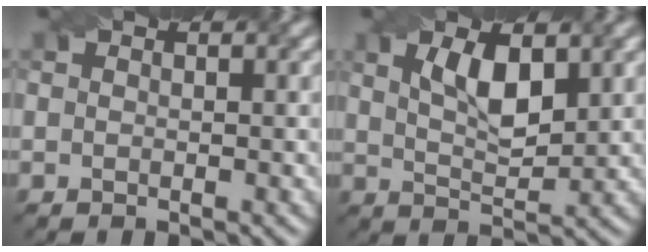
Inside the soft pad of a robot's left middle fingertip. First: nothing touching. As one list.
[{"total": 4.3, "force": [1.8, 1.7, 3.6], "torque": [-0.071, -0.001, 0.034]}]